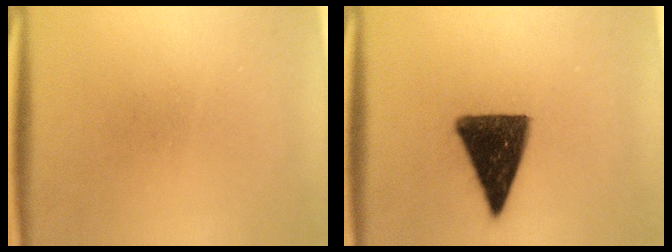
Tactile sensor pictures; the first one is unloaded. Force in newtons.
{"total": 13.3}